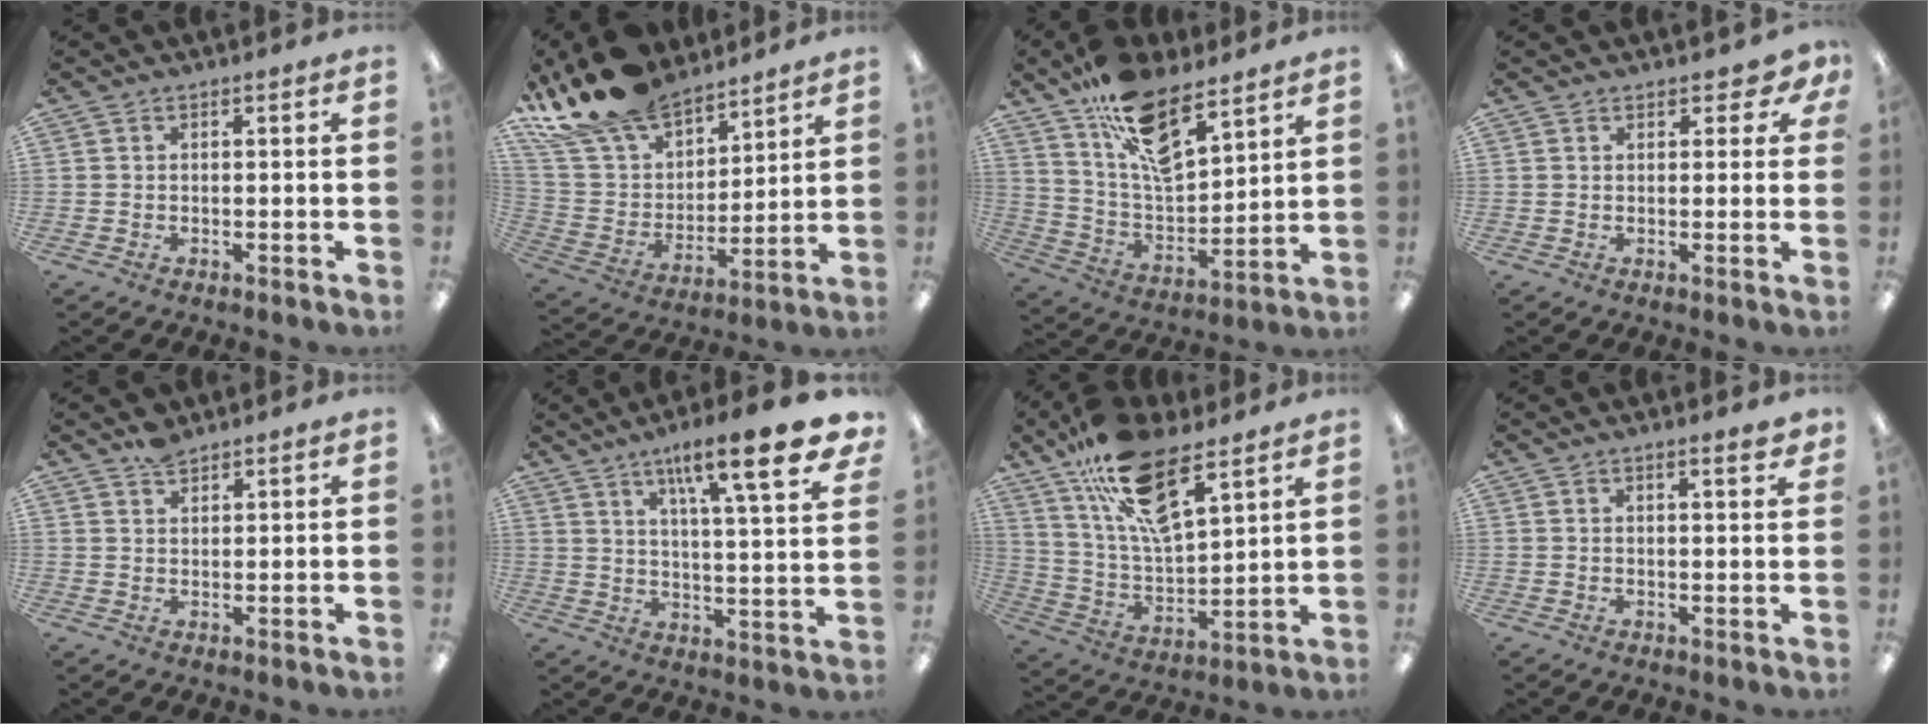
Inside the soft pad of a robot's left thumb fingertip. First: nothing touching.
{"total": 21.2, "force": [17.7, 9.0, 7.4], "torque": [-0.164, -0.110, 0.328]}
{"total": 16.5, "force": [11.5, 6.8, 9.6], "torque": [-0.174, -0.064, 0.207]}
{"total": 3.6, "force": [2.2, 2.0, 2.0], "torque": [-0.025, 0.001, 0.038]}
{"total": 3.1, "force": [2.8, 1.1, 0.9], "torque": [-0.015, -0.012, 0.051]}
{"total": 17.6, "force": [11.5, 2.8, 13.0], "torque": [-0.192, -0.069, 0.171]}
{"total": 18.6, "force": [12.3, 6.8, 12.2], "torque": [-0.234, -0.062, 0.215]}
{"total": 2.9, "force": [2.3, 0.4, 1.7], "torque": [-0.021, -0.010, 0.036]}